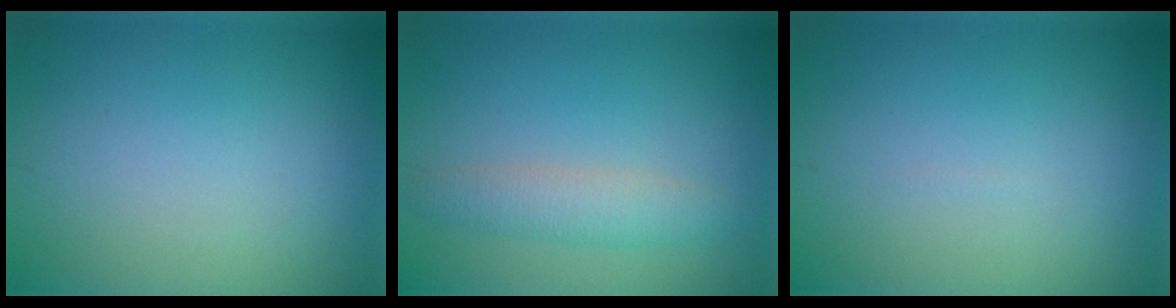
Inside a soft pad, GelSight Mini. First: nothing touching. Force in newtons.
{"total": 2.6, "press": 2.6, "slide": 0.1}
{"total": 0.0}